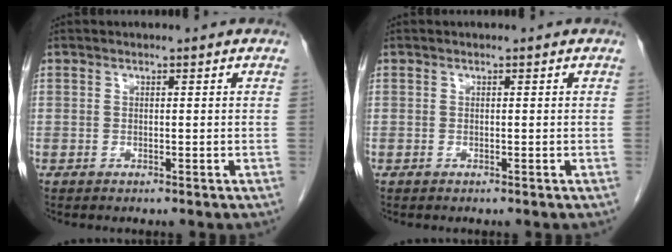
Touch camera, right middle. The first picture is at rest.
{"total": 0.0}